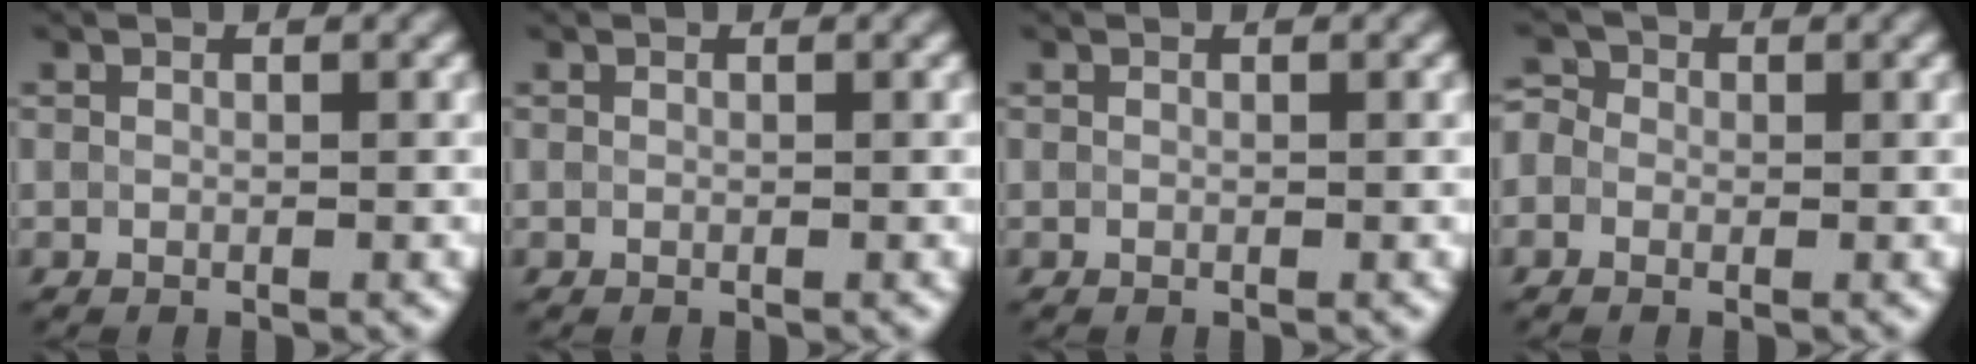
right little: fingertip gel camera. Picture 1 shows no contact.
{"total": 0.0}
{"total": 0.0}
{"total": 2.2, "force": [0.3, 1.9, 0.9], "torque": [-0.003, 0.013, -0.019]}